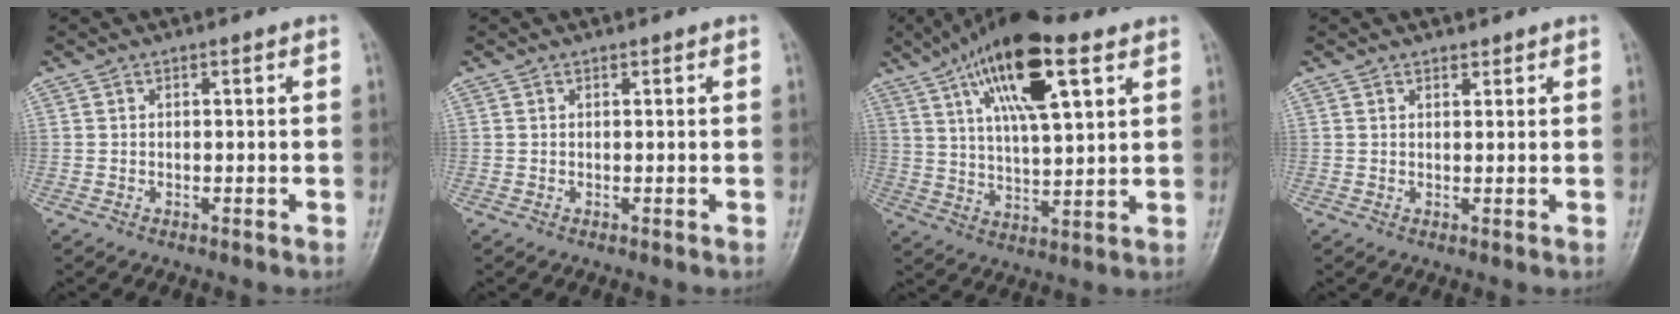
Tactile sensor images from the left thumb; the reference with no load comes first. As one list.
[{"total": 0.0}, {"total": 17.7, "force": [8.7, 5.9, 14.2], "torque": [-0.226, -0.011, 0.149]}, {"total": 1.2, "force": [1.0, 0.6, 0.2], "torque": [0.005, -0.007, 0.013]}]